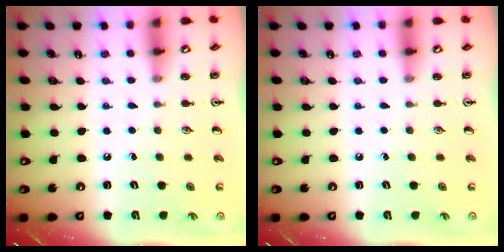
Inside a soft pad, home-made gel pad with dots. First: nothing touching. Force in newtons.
{"total": 0.0}